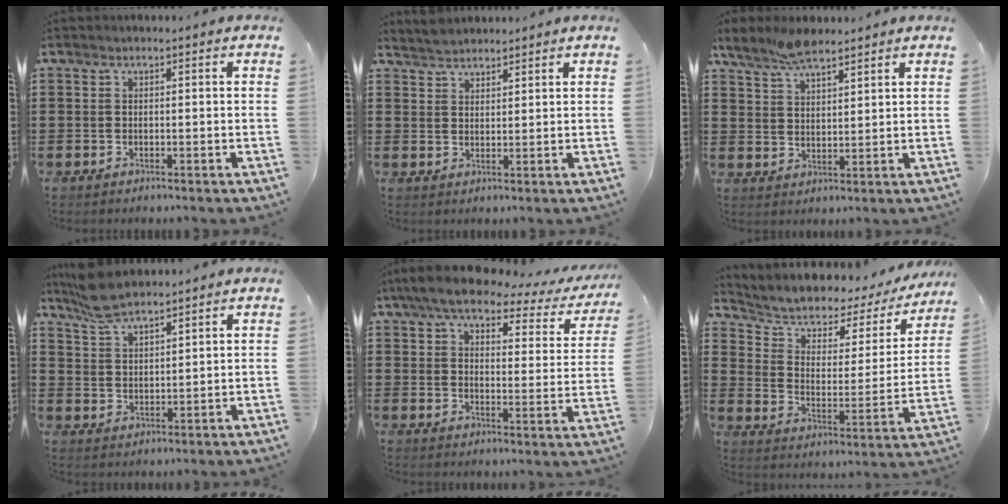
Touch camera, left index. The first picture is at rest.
{"total": 2.6, "force": [2.4, 0.7, -0.5], "torque": [0.002, 0.003, 0.049]}
{"total": 5.9, "force": [5.2, 1.7, 2.3], "torque": [-0.057, -0.008, 0.098]}
{"total": 5.8, "force": [5.2, 1.6, 2.2], "torque": [-0.058, -0.007, 0.098]}
{"total": 7.0, "force": [5.7, 1.4, 3.8], "torque": [-0.092, -0.026, 0.095]}
{"total": 3.7, "force": [2.3, 2.4, 1.6], "torque": [-0.052, -0.023, 0.031]}